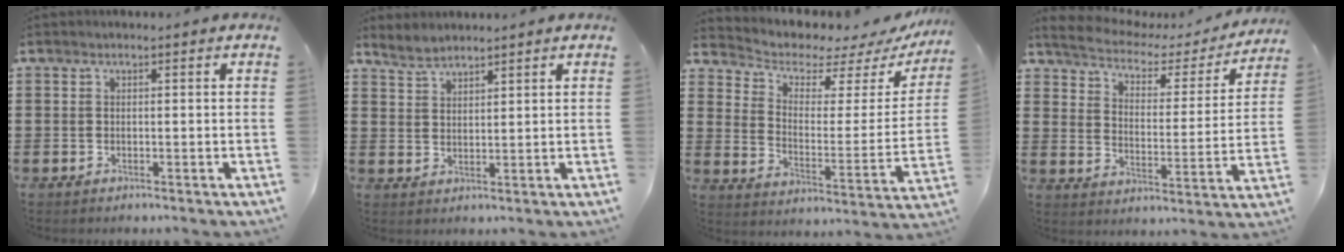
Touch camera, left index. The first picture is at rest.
{"total": 2.7, "force": [2.6, 0.7, 0.4], "torque": [-0.015, 0.000, 0.050]}
{"total": 4.5, "force": [3.9, 1.9, 1.3], "torque": [-0.052, -0.028, 0.063]}
{"total": 3.7, "force": [3.3, 1.2, 1.1], "torque": [-0.044, -0.023, 0.049]}